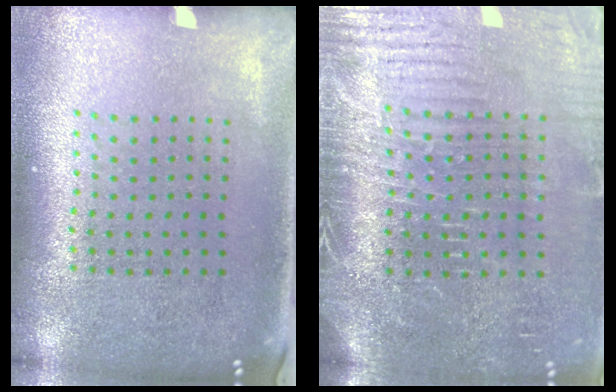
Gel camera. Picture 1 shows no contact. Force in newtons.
{"total": 4.2, "press": 3.9, "slide": 1.6}